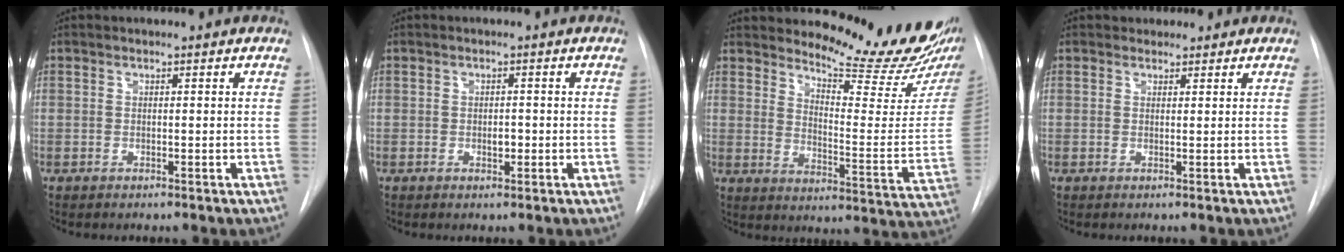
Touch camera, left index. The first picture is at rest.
{"total": 1.4, "force": [-0.6, 0.8, 1.1], "torque": [-0.018, -0.003, -0.008]}
{"total": 18.5, "force": [16.7, 1.7, 7.9], "torque": [-0.111, -0.110, 0.210]}
{"total": 1.5, "force": [1.1, 1.0, -0.2], "torque": [0.009, 0.006, 0.011]}